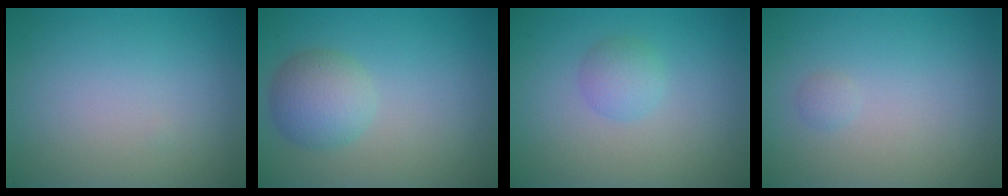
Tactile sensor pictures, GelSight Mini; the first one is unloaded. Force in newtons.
{"total": 3.6, "press": 3.6, "slide": 0.2}
{"total": 1.8, "press": 1.8, "slide": 0.2}
{"total": 0.6, "press": 0.6, "slide": 0.1}